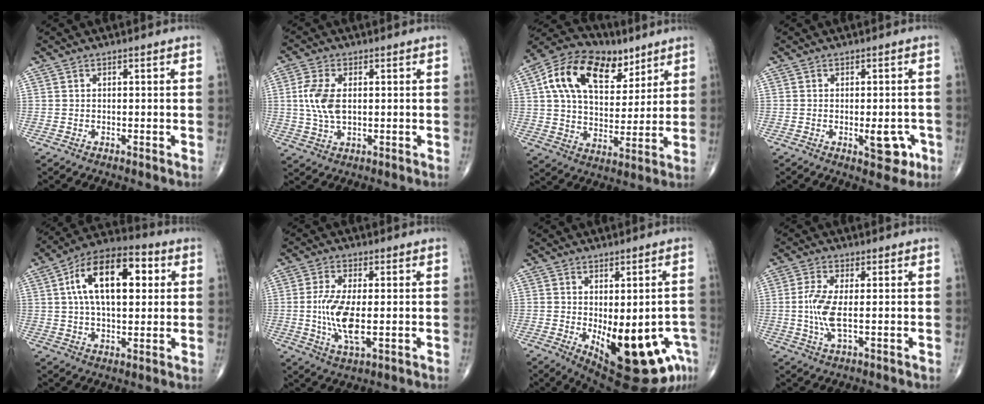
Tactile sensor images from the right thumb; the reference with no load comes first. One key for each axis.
{"total": 7.6, "fx": 0.8, "fy": 4.2, "fz": 6.3, "tx": -0.142, "ty": -0.001, "tz": 0.017}
{"total": 19.7, "fx": 8.6, "fy": 12.1, "fz": 12.9, "tx": -0.193, "ty": -0.008, "tz": 0.147}
{"total": 5.6, "fx": -1.8, "fy": 2.5, "fz": 4.7, "tx": -0.038, "ty": 0.002, "tz": -0.018}
{"total": 17.7, "fx": 4.2, "fy": 9.1, "fz": 14.5, "tx": -0.220, "ty": 0.019, "tz": 0.062}
{"total": 9.8, "fx": -0.7, "fy": 3.7, "fz": 9.1, "tx": -0.190, "ty": -0.014, "tz": -0.010}
{"total": 18.8, "fx": -6.6, "fy": 7.6, "fz": 15.9, "tx": -0.158, "ty": -0.001, "tz": -0.067}
{"total": 6.5, "fx": -0.2, "fy": 1.9, "fz": 6.2, "tx": -0.153, "ty": -0.007, "tz": -0.007}